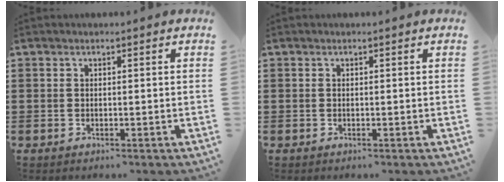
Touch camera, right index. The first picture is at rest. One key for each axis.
{"total": 0.0}